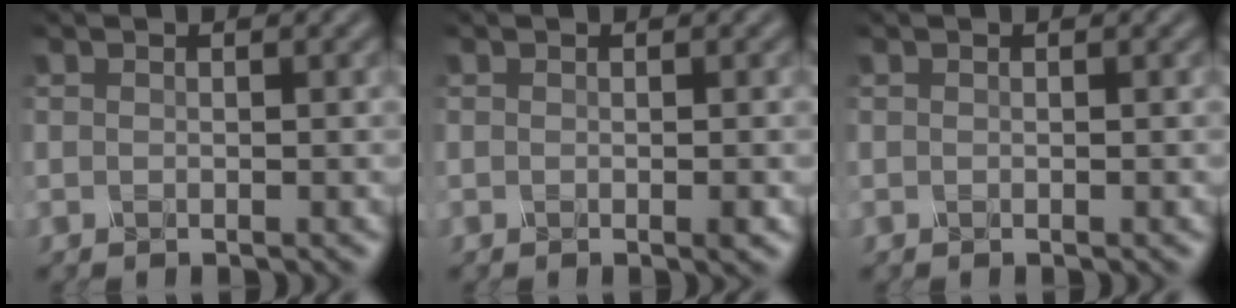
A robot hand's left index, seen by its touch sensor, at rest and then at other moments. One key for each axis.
{"total": 1.0, "fx": -0.4, "fy": 0.3, "fz": 0.9, "tx": -0.005, "ty": 0.000, "tz": -0.005}
{"total": 0.0}